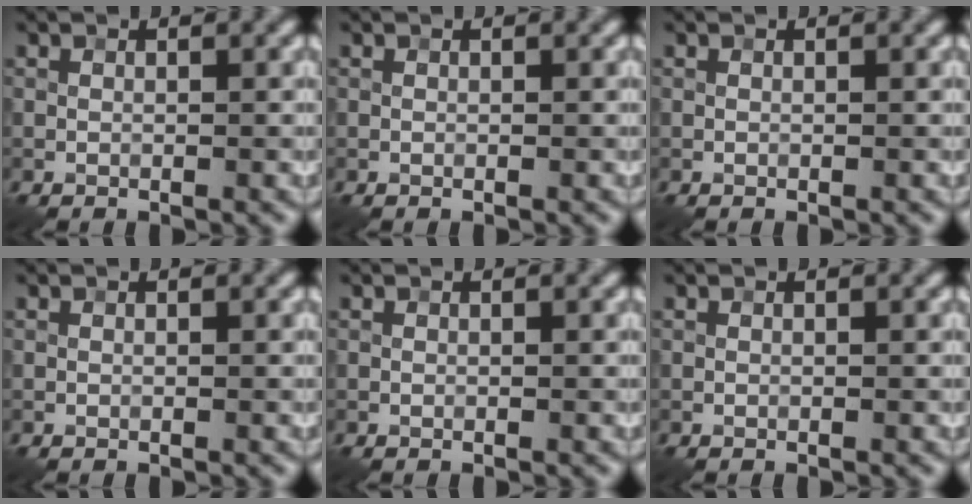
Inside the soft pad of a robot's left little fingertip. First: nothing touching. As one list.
[{"total": 0.0}, {"total": 0.0}, {"total": 0.0}, {"total": 0.0}, {"total": 0.0}]